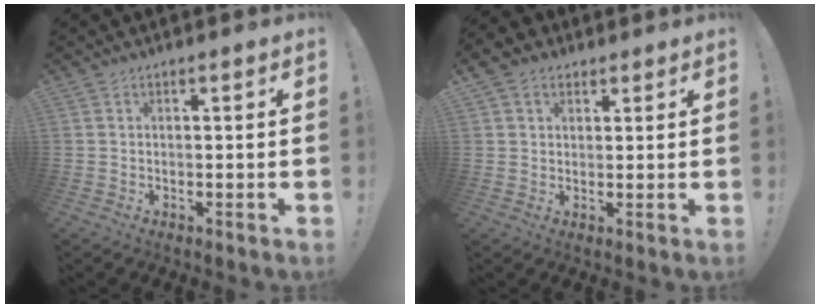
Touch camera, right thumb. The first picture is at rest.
{"total": 6.1, "force": [3.2, 4.6, 2.5], "torque": [-0.042, -0.002, 0.064]}